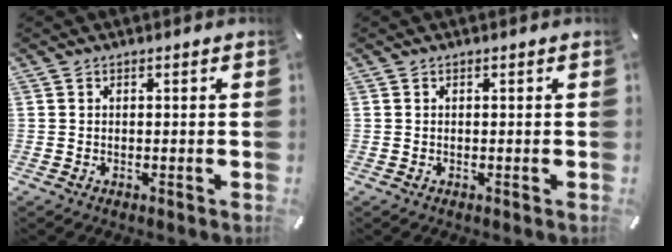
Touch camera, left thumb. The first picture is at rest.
{"total": 0.0}